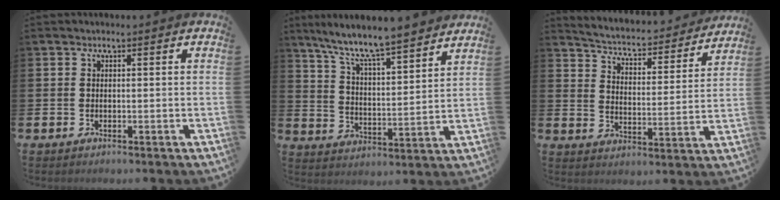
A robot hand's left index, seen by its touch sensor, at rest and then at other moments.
{"total": 8.9, "force": [8.3, 0.5, 3.1], "torque": [-0.097, -0.060, 0.142]}
{"total": 4.5, "force": [4.2, 1.0, 1.0], "torque": [-0.044, -0.041, 0.063]}